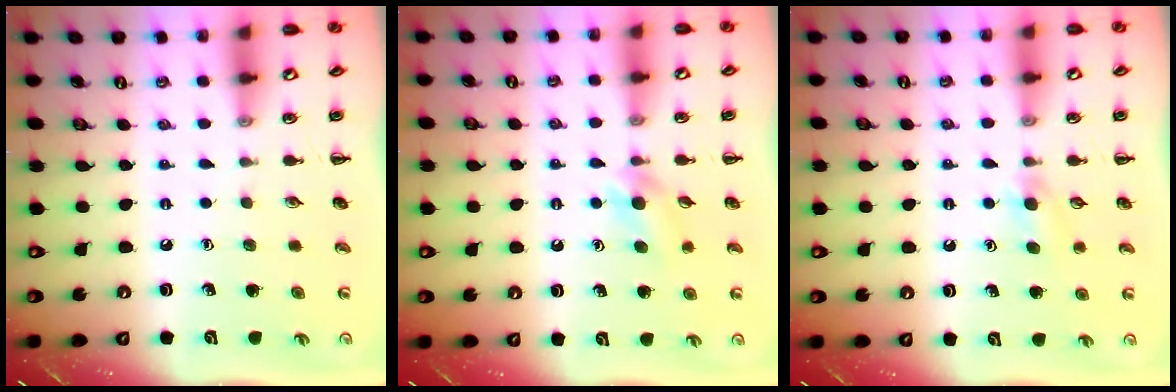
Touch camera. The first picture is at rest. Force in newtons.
{"total": 5.0, "press": 4.6, "slide": 1.7}
{"total": 3.9, "press": 3.6, "slide": 1.3}